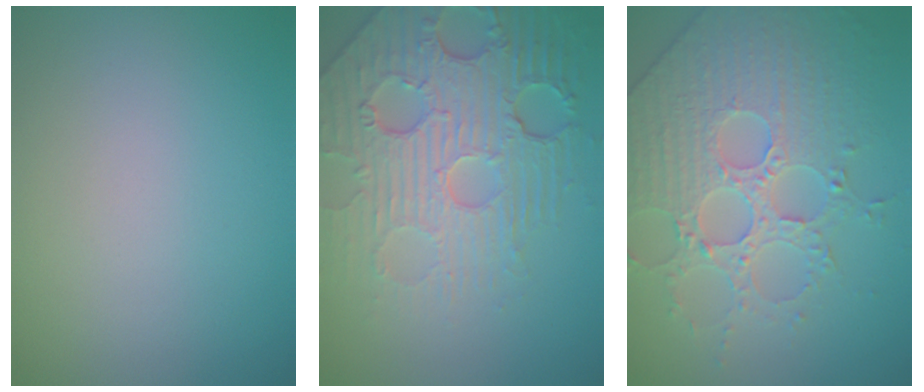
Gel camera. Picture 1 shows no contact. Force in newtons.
{"total": 7.8, "press": 5.6, "slide": 5.4}
{"total": 4.9, "press": 4.9, "slide": 0.4}